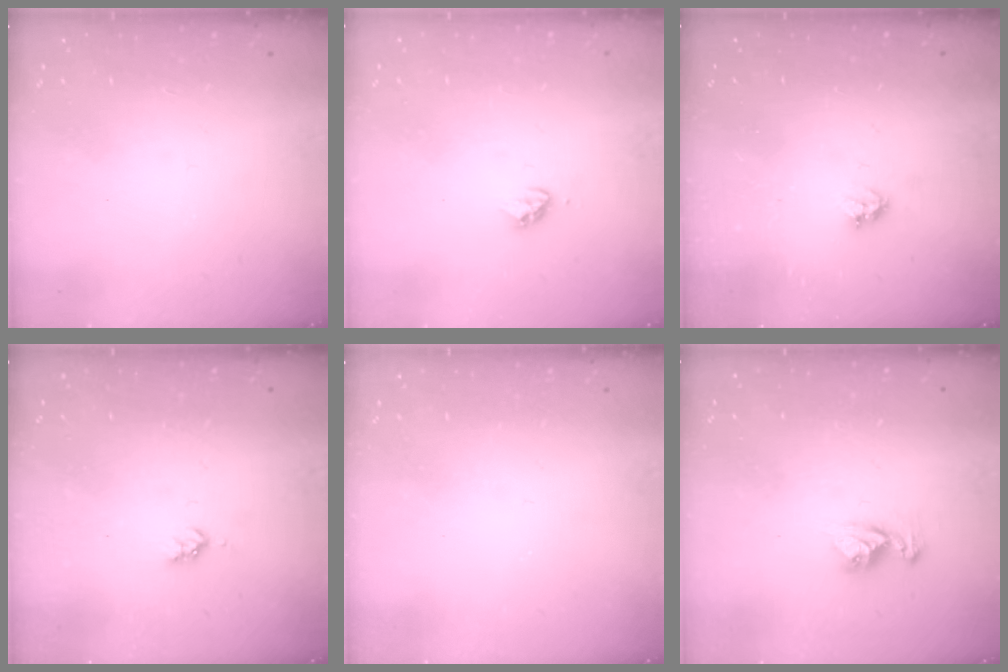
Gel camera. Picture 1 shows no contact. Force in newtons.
{"total": 3.3, "press": 3.3, "slide": 0.2}
{"total": 3.6, "press": 3.6, "slide": 0.5}
{"total": 3.0, "press": 3.0, "slide": 0.4}
{"total": 0.0}
{"total": 8.2, "press": 8.2, "slide": 0.8}